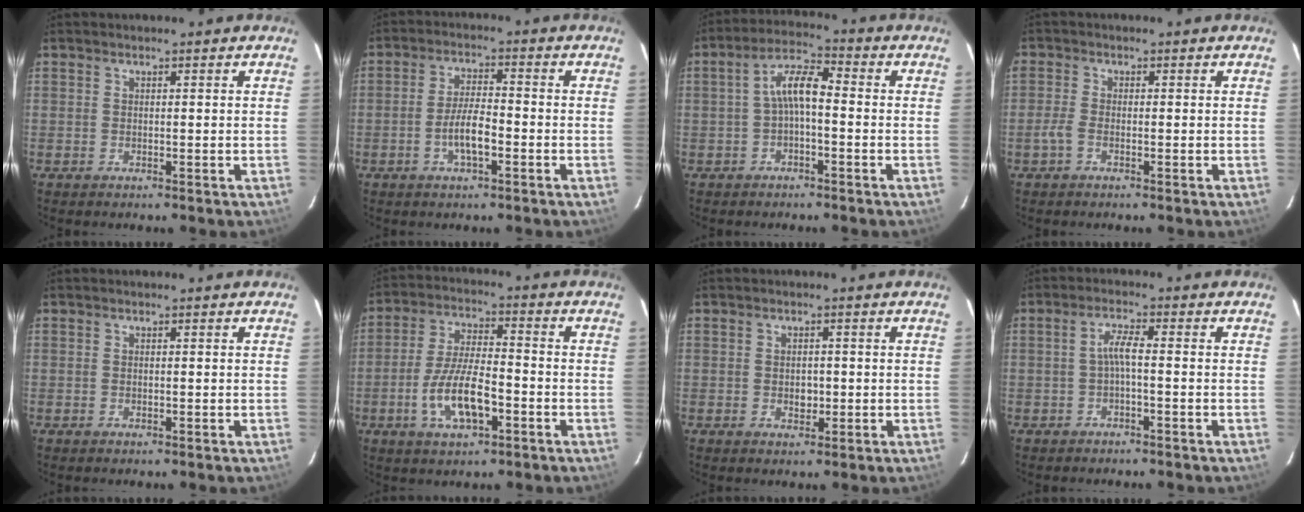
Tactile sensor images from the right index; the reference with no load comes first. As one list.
[{"total": 5.7, "force": [-2.3, 1.6, 4.9], "torque": [-0.099, 0.002, -0.041]}, {"total": 5.9, "force": [-1.1, 2.1, 5.4], "torque": [-0.114, 0.022, -0.022]}, {"total": 2.1, "force": [-1.1, 1.0, 1.5], "torque": [-0.045, 0.003, -0.029]}, {"total": 0.0}, {"total": 10.7, "force": [-4.0, 3.9, 9.1], "torque": [-0.186, -0.003, -0.070]}, {"total": 2.4, "force": [-0.3, 1.8, 1.5], "torque": [-0.024, 0.002, -0.004]}, {"total": 2.8, "force": [-0.9, 0.1, 2.6], "torque": [-0.057, 0.007, -0.016]}]